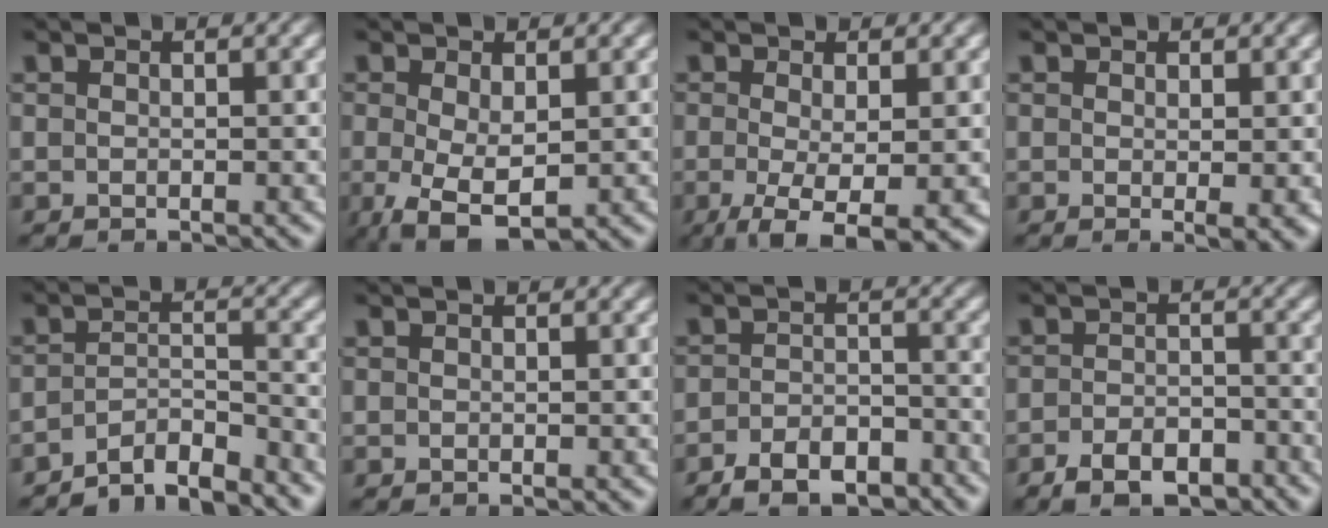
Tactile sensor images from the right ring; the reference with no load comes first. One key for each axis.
{"total": 6.8, "fx": -3.8, "fy": 3.4, "fz": 4.5, "tx": -0.102, "ty": -0.061, "tz": -0.030}
{"total": 6.4, "fx": -4.2, "fy": 2.1, "fz": 4.4, "tx": -0.097, "ty": -0.055, "tz": -0.040}
{"total": 1.4, "fx": 0.0, "fy": 0.0, "fz": 1.4, "tx": -0.019, "ty": -0.011, "tz": 0.004}
{"total": 6.9, "fx": -6.3, "fy": 2.0, "fz": 2.0, "tx": -0.040, "ty": -0.033, "tz": -0.096}
{"total": 0.0}
{"total": 5.0, "fx": -4.4, "fy": 1.8, "fz": 1.6, "tx": -0.015, "ty": -0.014, "tz": -0.071}
{"total": 4.4, "fx": -3.7, "fy": 1.6, "fz": 1.6, "tx": -0.015, "ty": -0.010, "tz": -0.061}